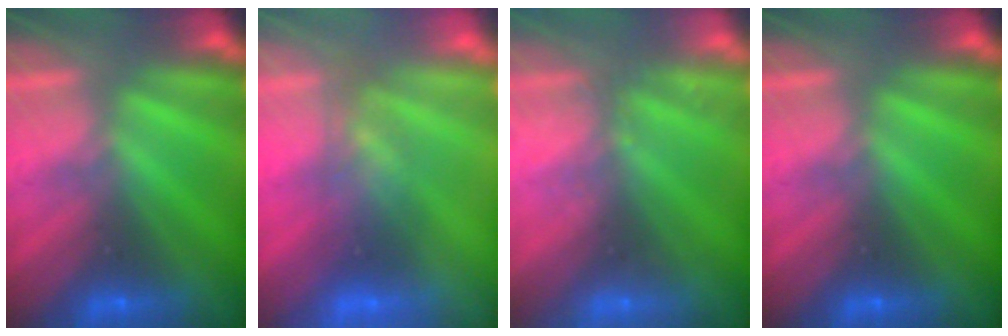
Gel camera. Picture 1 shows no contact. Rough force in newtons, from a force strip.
{"total": 2.7}
{"total": 2.4}
{"total": 0.0}